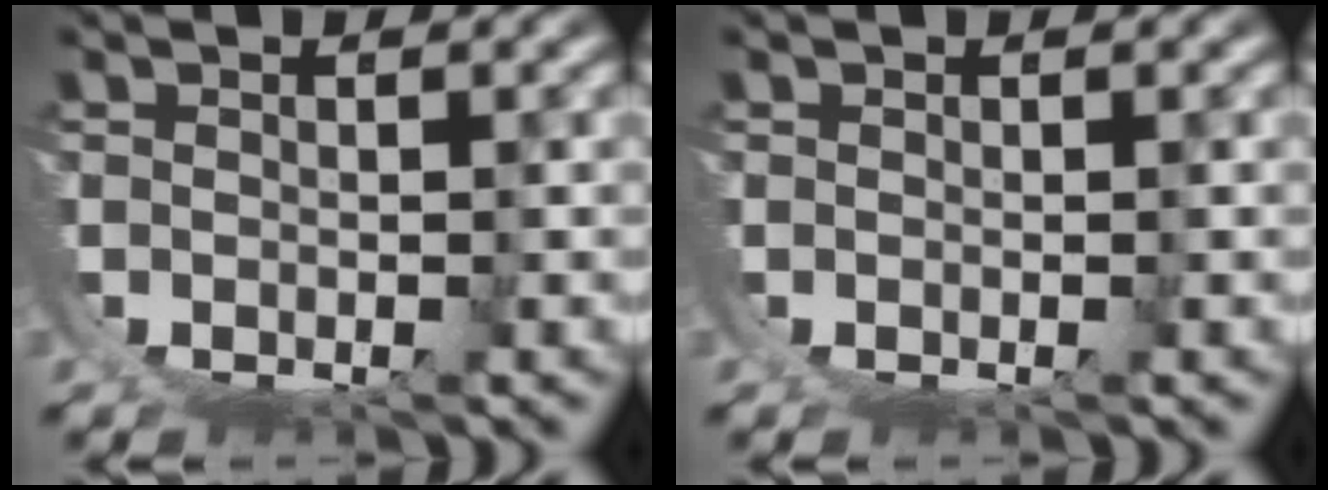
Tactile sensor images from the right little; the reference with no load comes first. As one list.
[{"total": 0.0}]